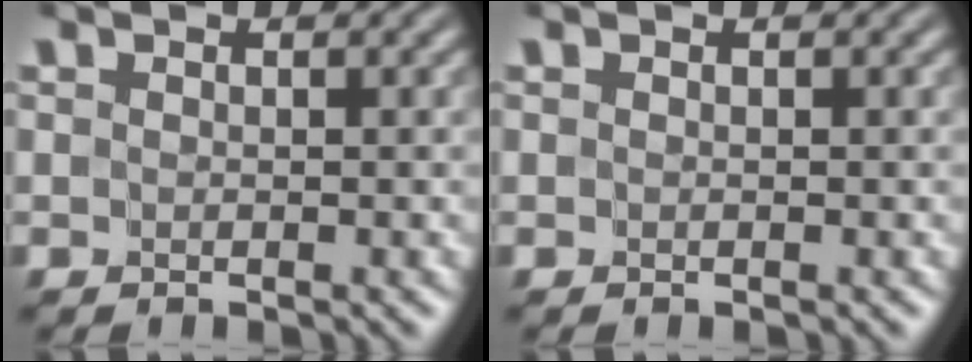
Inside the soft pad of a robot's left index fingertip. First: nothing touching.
{"total": 0.0}